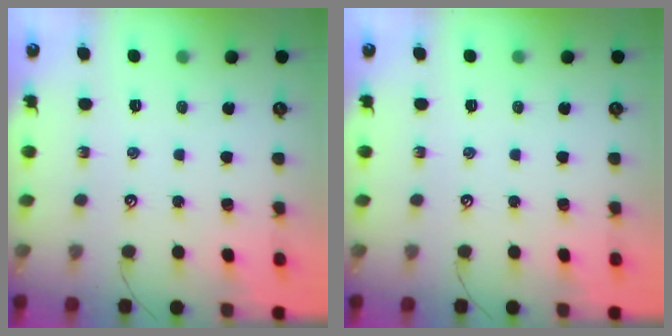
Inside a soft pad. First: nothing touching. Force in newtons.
{"total": 0.0}